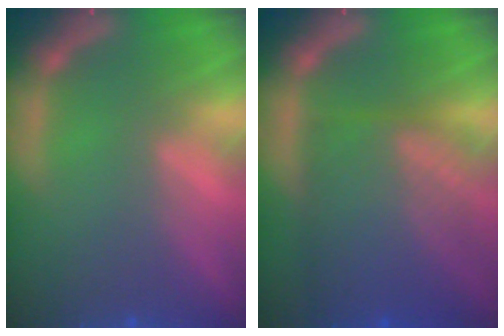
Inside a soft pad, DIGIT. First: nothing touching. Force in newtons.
{"total": 9.1}